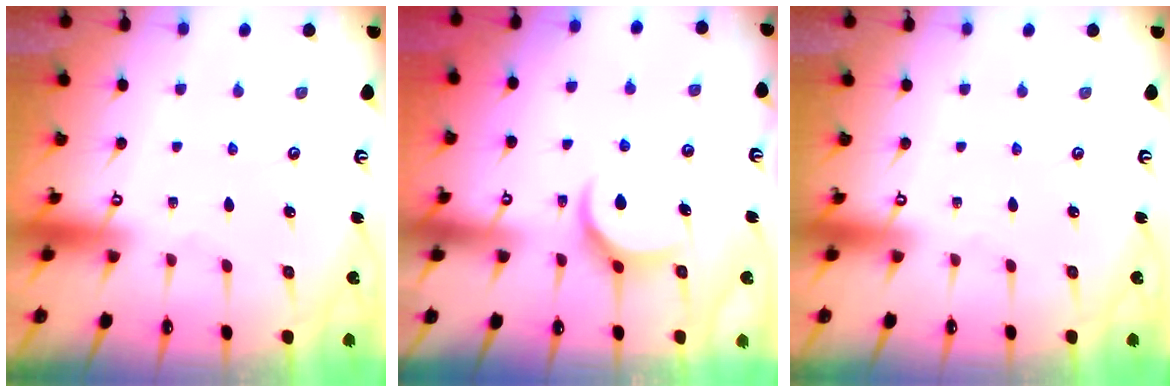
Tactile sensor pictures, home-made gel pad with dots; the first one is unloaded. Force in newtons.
{"total": 8.9, "press": 8.8, "slide": 0.9}
{"total": 0.0}